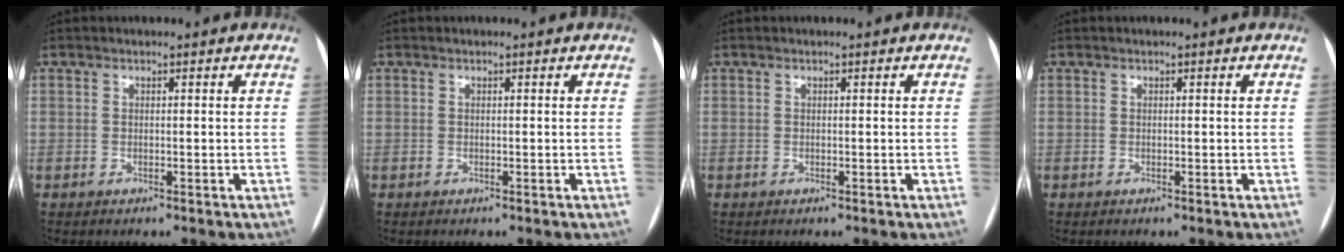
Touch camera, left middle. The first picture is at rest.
{"total": 0.0}
{"total": 0.0}
{"total": 0.0}